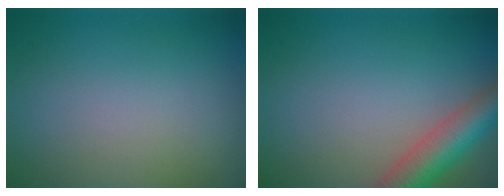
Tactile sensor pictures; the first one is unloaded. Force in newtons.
{"total": 5.3, "press": 5.3, "slide": 0.3}